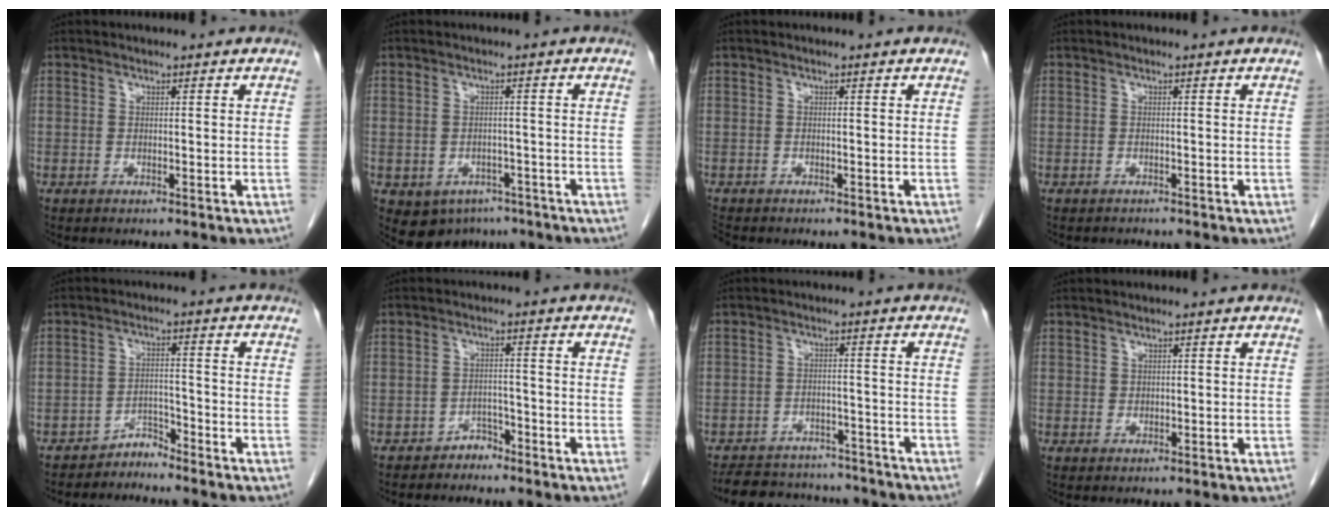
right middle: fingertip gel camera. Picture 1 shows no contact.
{"total": 8.2, "force": [-5.4, 5.9, 2.0], "torque": [-0.031, 0.005, -0.066]}
{"total": 1.6, "force": [-1.4, 0.5, 0.3], "torque": [-0.013, -0.005, -0.025]}
{"total": 0.9, "force": [-0.8, 0.2, -0.1], "torque": [-0.006, -0.001, -0.014]}
{"total": 2.8, "force": [-2.7, 0.4, -0.4], "torque": [0.016, -0.004, -0.047]}
{"total": 2.6, "force": [-2.2, 1.3, 0.3], "torque": [-0.007, 0.006, -0.036]}
{"total": 12.3, "force": [-11.4, 4.0, 2.7], "torque": [-0.042, 0.012, -0.152]}
{"total": 0.6, "force": [0.3, 0.5, 0.1], "torque": [0.006, 0.000, 0.003]}